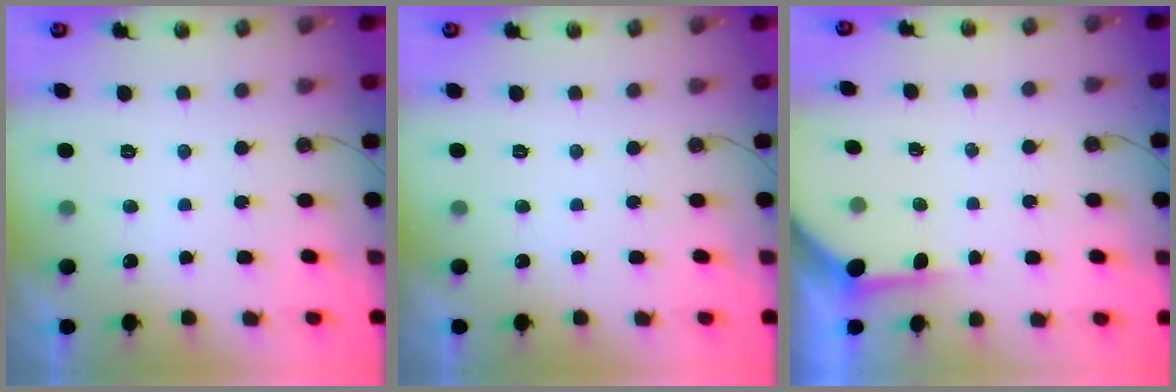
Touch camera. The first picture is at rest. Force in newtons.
{"total": 0.0}
{"total": 3.9, "press": 3.9, "slide": 0.4}